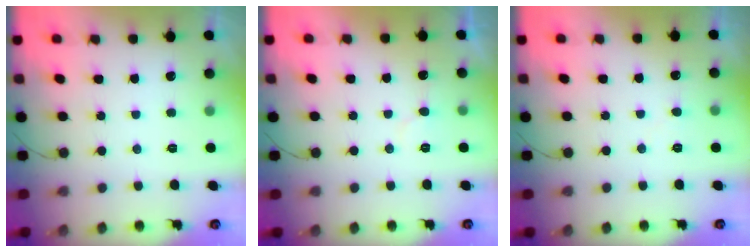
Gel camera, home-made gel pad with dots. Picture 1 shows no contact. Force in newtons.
{"total": 5.6, "press": 5.5, "slide": 0.4}
{"total": 3.9, "press": 3.9, "slide": 0.4}